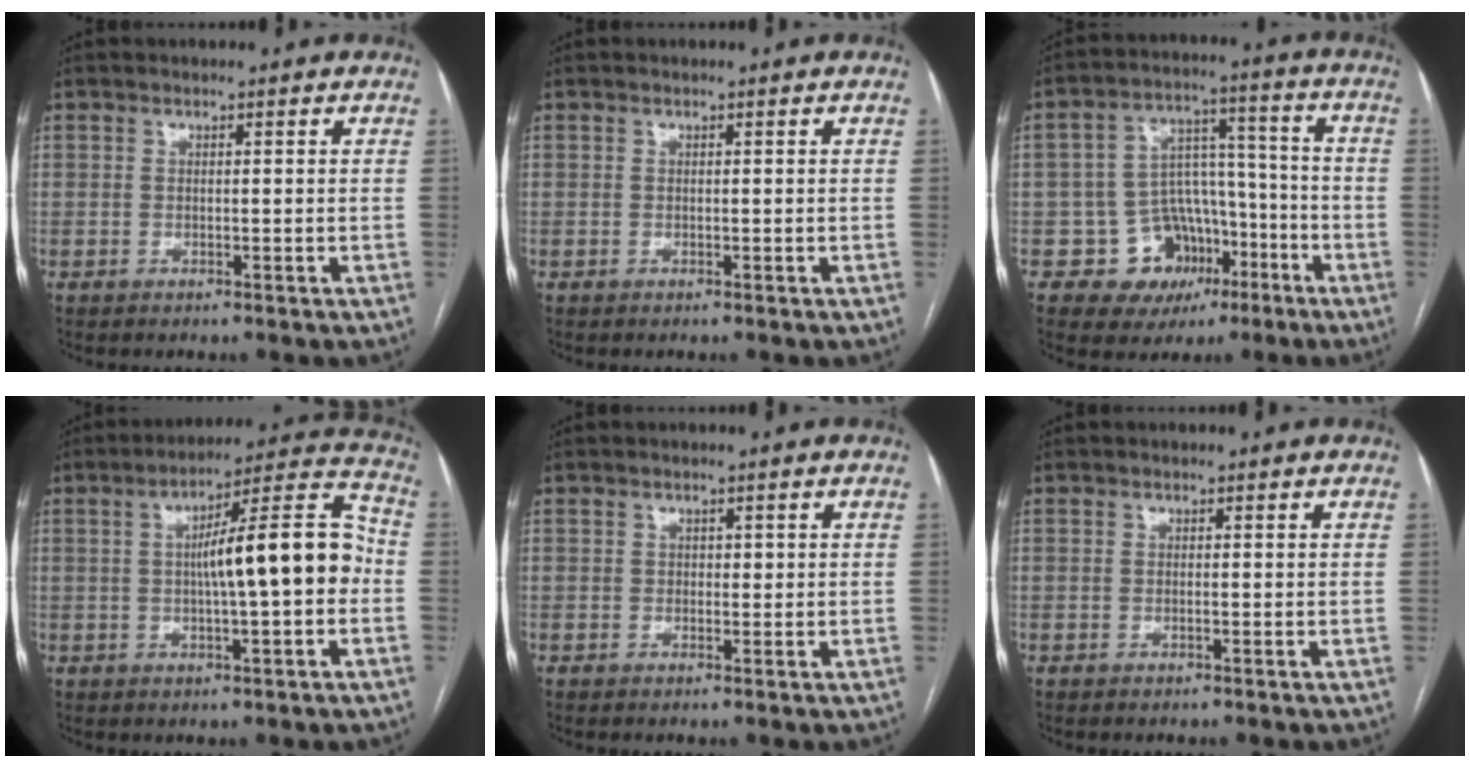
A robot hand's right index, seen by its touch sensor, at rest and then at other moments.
{"total": 0.0}
{"total": 10.6, "force": [-4.9, 8.8, 3.4], "torque": [-0.033, 0.045, -0.065]}
{"total": 13.7, "force": [-0.5, 1.9, 13.5], "torque": [-0.203, 0.035, -0.009]}
{"total": 1.0, "force": [0.2, 0.8, 0.7], "torque": [-0.004, 0.003, 0.002]}
{"total": 0.0}